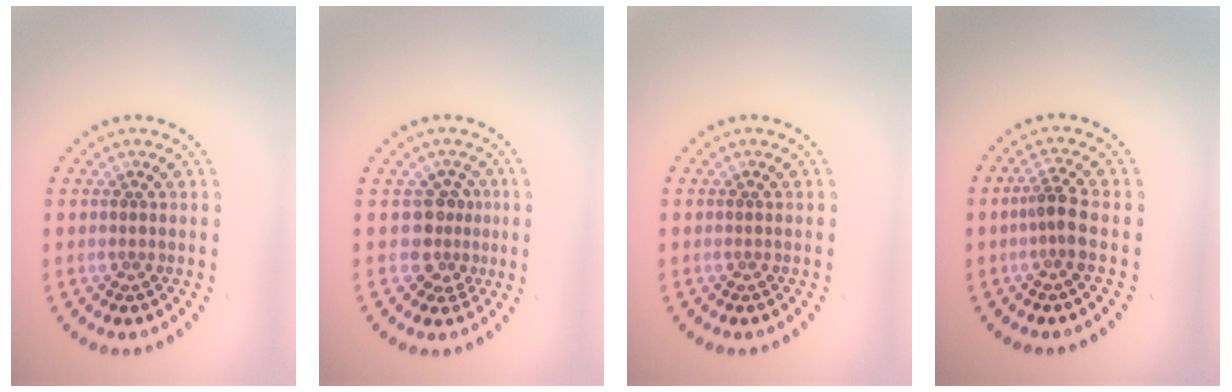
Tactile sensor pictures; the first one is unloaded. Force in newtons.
{"total": 2.7, "press": 2.0, "slide": 1.7}
{"total": 0.0}
{"total": 2.2, "press": 1.7, "slide": 1.4}